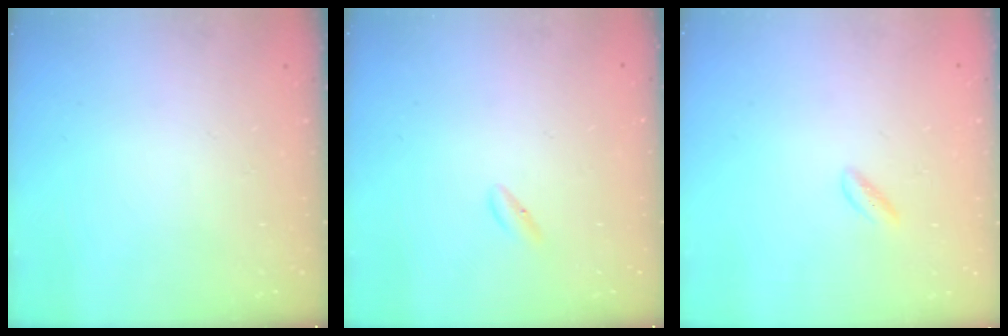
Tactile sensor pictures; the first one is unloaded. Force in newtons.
{"total": 2.0, "press": 1.8, "slide": 0.7}
{"total": 1.3, "press": 1.1, "slide": 0.7}